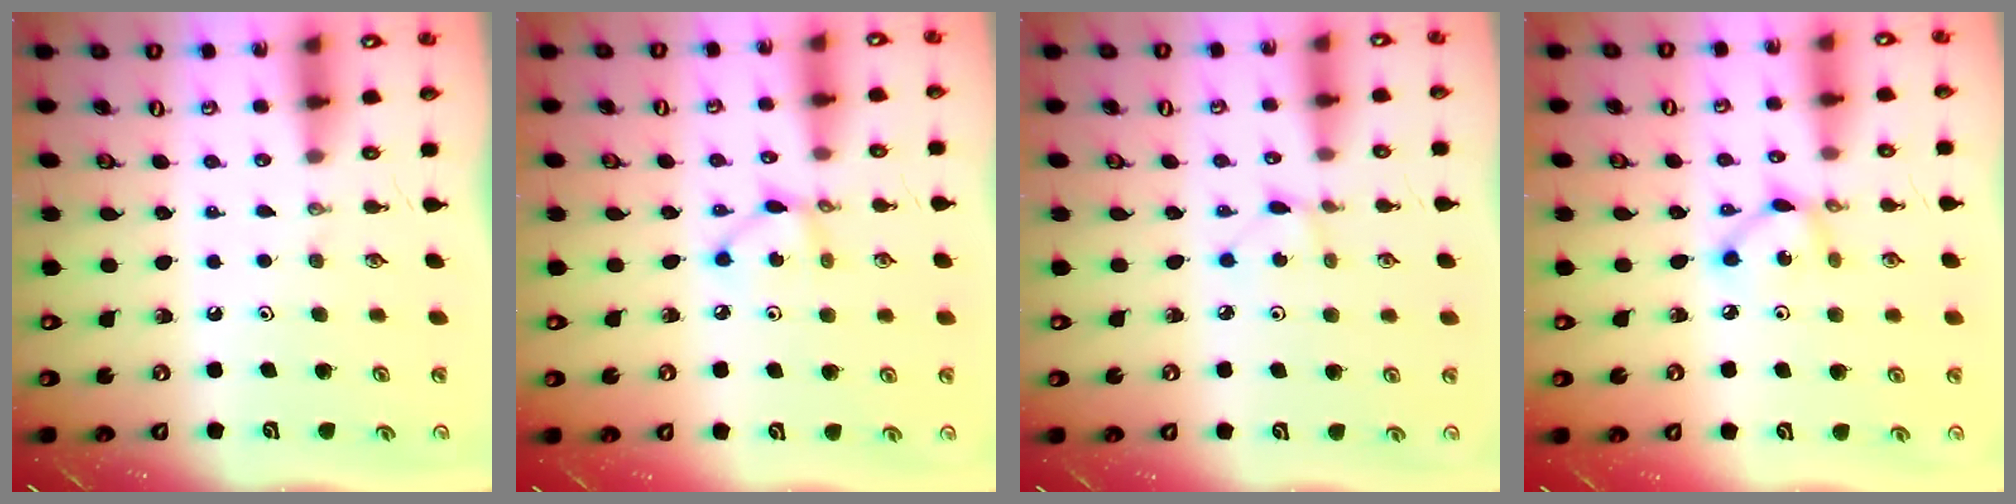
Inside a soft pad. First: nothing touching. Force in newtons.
{"total": 4.2, "press": 4.2, "slide": 0.1}
{"total": 1.3, "press": 1.3, "slide": 0.2}
{"total": 5.4, "press": 5.4, "slide": 0.3}